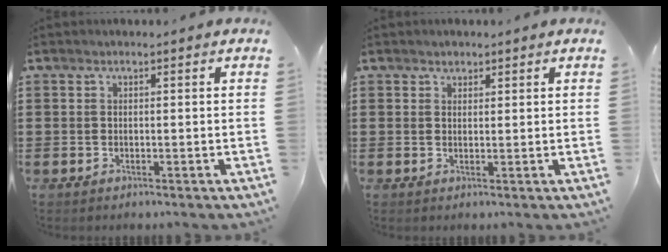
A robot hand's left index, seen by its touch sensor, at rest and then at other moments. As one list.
[{"total": 1.2, "force": [1.0, 0.6, 0.0], "torque": [0.006, 0.000, 0.018]}]